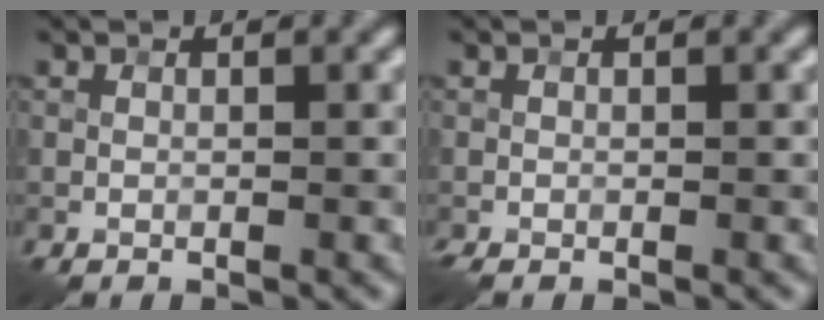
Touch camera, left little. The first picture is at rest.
{"total": 0.7, "force": [-0.6, 0.1, 0.3], "torque": [-0.005, -0.004, -0.015]}